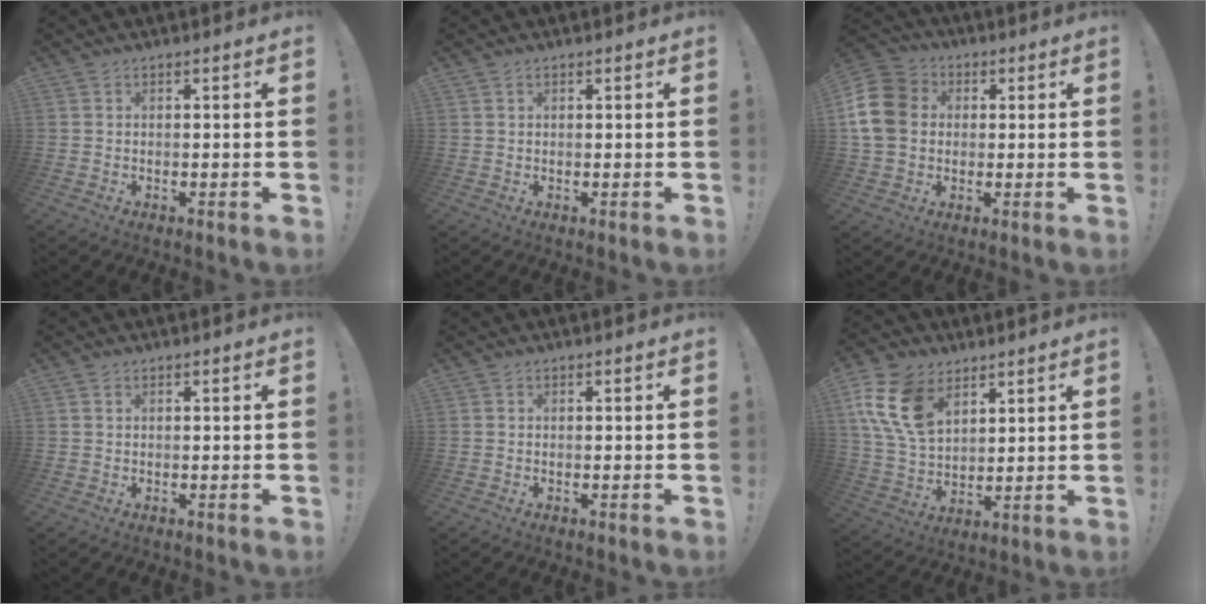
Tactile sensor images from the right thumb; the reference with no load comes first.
{"total": 0.8, "force": [0.5, 0.5, 0.4], "torque": [-0.015, 0.004, 0.011]}
{"total": 13.6, "force": [1.4, 11.2, 7.6], "torque": [-0.144, 0.011, 0.029]}
{"total": 0.7, "force": [0.5, 0.3, 0.4], "torque": [-0.003, -0.002, 0.008]}
{"total": 0.0}
{"total": 16.4, "force": [7.7, 10.8, 9.6], "torque": [-0.198, -0.027, 0.150]}